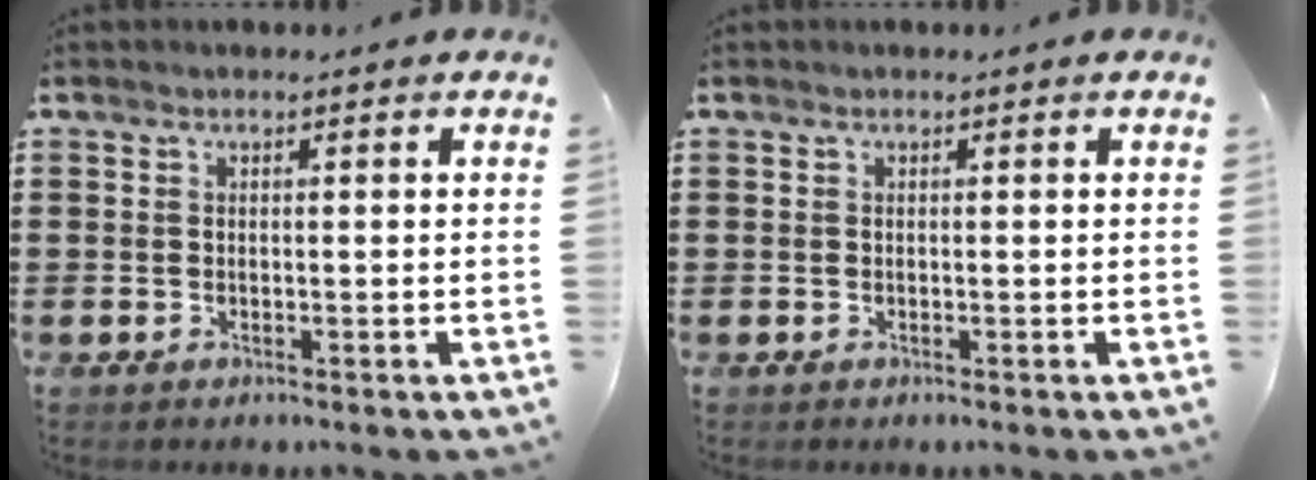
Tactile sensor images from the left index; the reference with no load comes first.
{"total": 0.0}